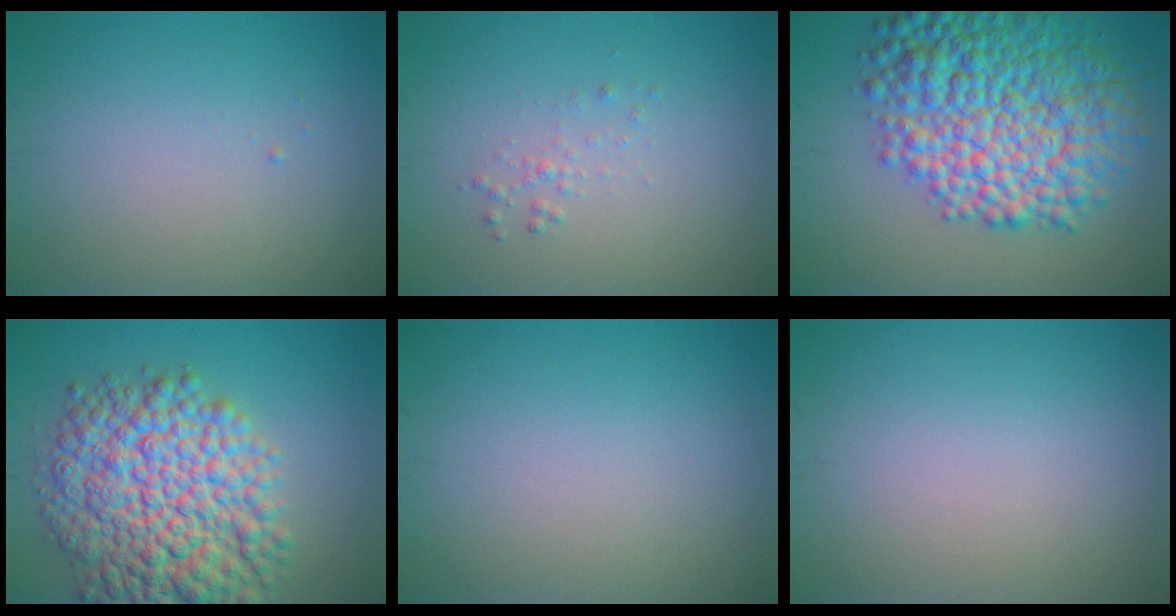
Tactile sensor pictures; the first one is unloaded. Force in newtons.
{"total": 0.9, "press": 0.9, "slide": 0.0}
{"total": 12.1, "press": 12.1, "slide": 0.0}
{"total": 12.1, "press": 12.1, "slide": 0.3}
{"total": 0.0}
{"total": 0.0}